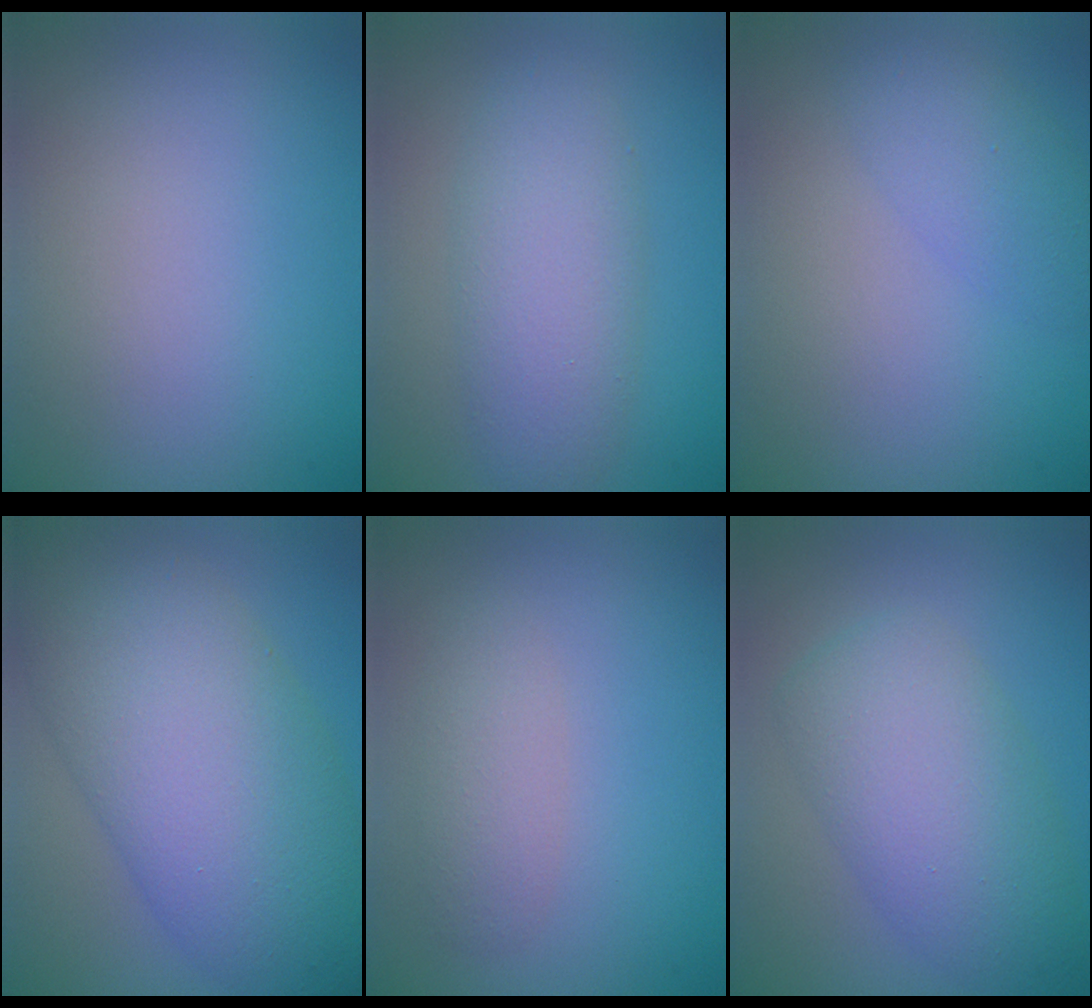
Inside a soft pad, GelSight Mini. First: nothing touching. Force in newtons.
{"total": 5.0, "press": 5.0, "slide": 0.1}
{"total": 2.5, "press": 2.5, "slide": 0.1}
{"total": 12.3, "press": 12.2, "slide": 0.4}
{"total": 2.1, "press": 2.1, "slide": 0.2}
{"total": 6.9, "press": 6.9, "slide": 0.4}